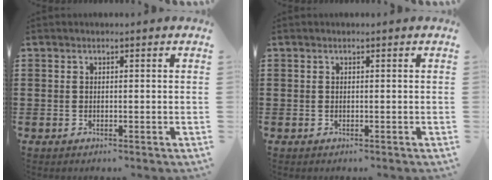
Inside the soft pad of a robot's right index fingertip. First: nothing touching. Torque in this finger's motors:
{"motor_torque": [0.09, -0.04, 0.00, 0.00]}